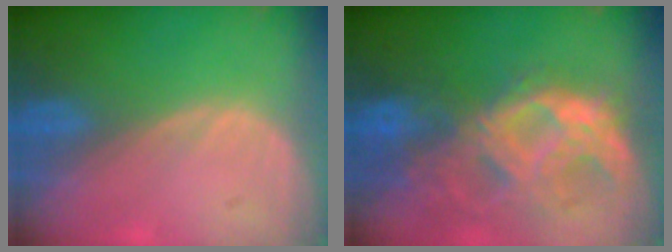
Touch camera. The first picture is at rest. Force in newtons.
{"total": 10.5, "press": 9.2, "slide": 5.0}